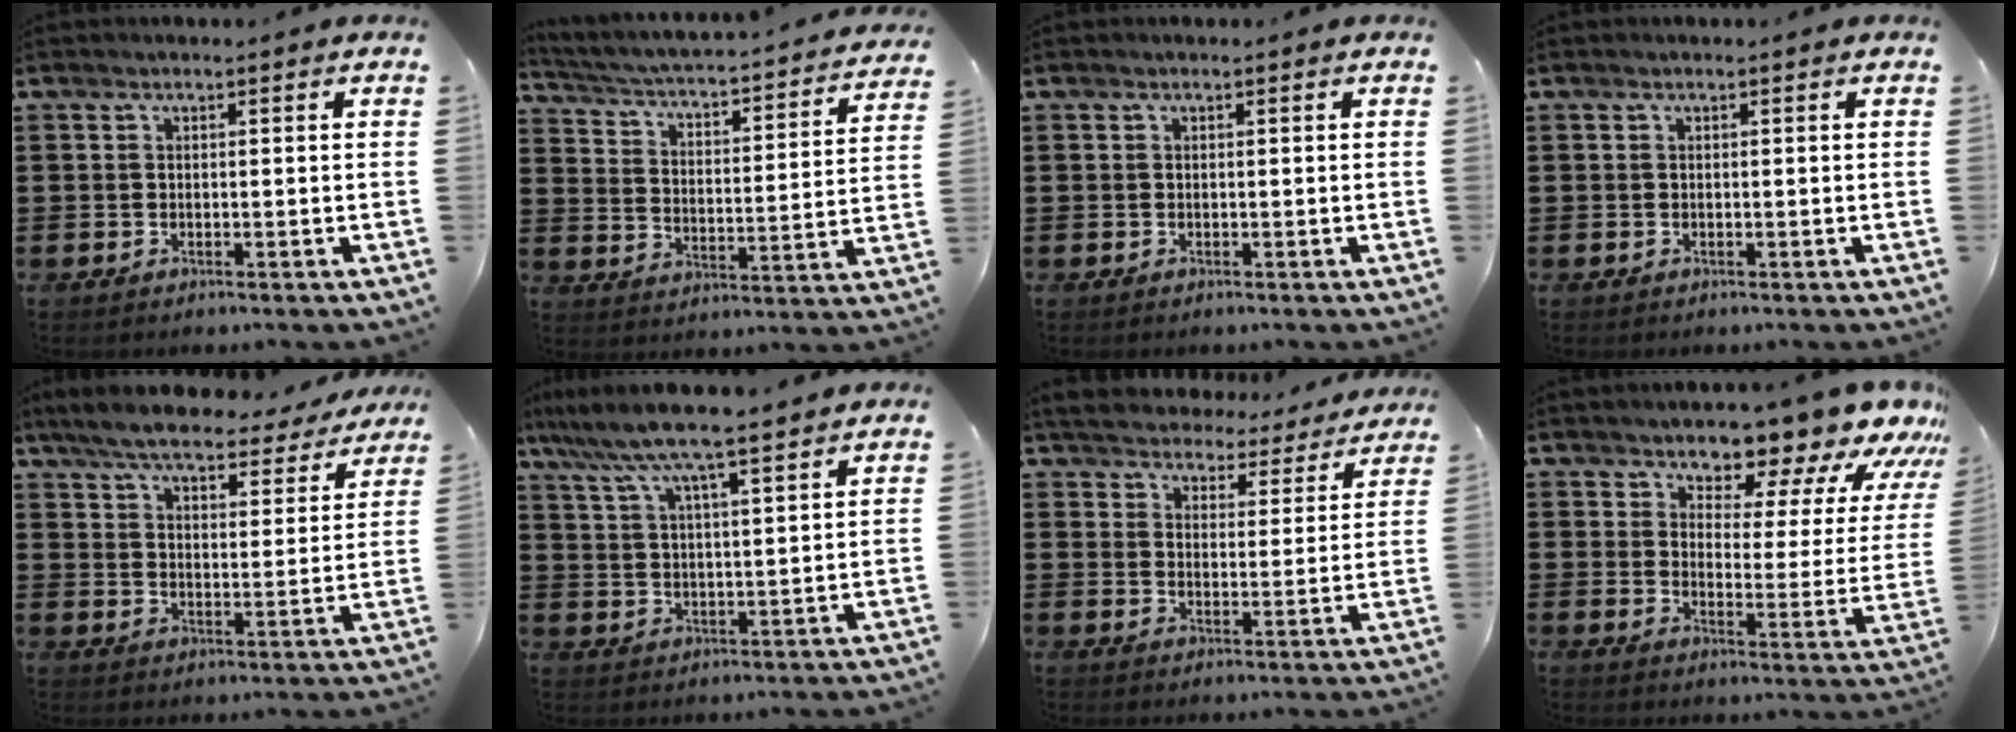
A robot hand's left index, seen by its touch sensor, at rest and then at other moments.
{"total": 2.1, "force": [1.8, -0.2, 1.1], "torque": [-0.037, -0.031, 0.016]}
{"total": 0.0}
{"total": 0.0}
{"total": 6.8, "force": [6.3, 0.8, 2.4], "torque": [-0.075, -0.033, 0.111]}
{"total": 7.4, "force": [6.3, 0.1, 3.9], "torque": [-0.098, -0.027, 0.108]}
{"total": 4.9, "force": [4.9, 0.2, -0.5], "torque": [-0.022, -0.040, 0.082]}
{"total": 7.2, "force": [7.0, 1.4, 0.8], "torque": [-0.029, -0.068, 0.120]}